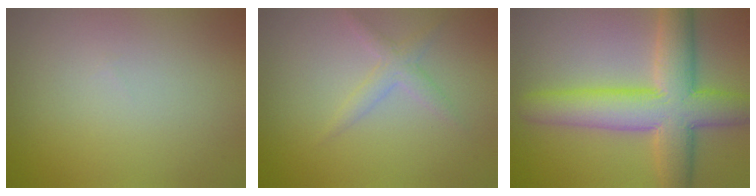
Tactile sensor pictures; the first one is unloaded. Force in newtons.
{"total": 1.7, "press": 1.7, "slide": 0.1}
{"total": 9.0, "press": 9.0, "slide": 0.3}